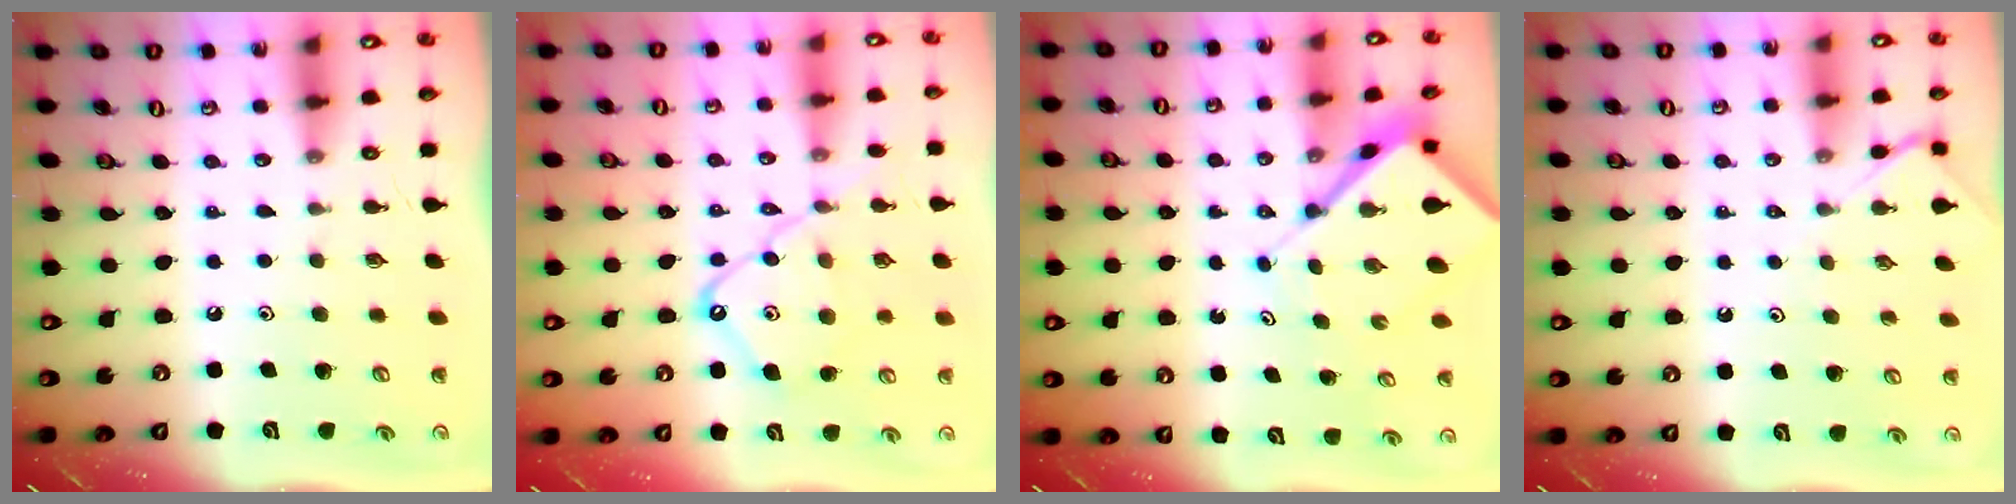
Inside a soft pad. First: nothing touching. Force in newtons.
{"total": 12.8, "press": 12.7, "slide": 1.2}
{"total": 7.1, "press": 7.0, "slide": 0.9}
{"total": 5.2, "press": 5.1, "slide": 0.7}